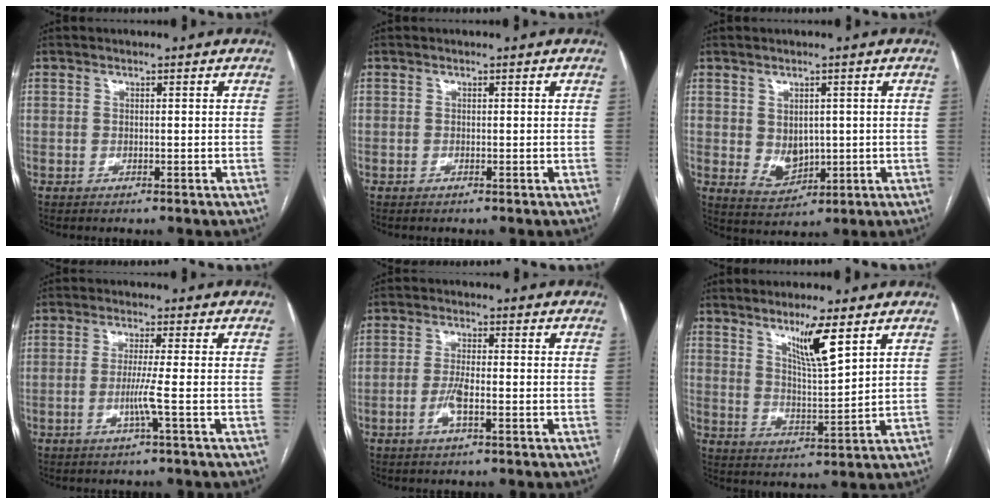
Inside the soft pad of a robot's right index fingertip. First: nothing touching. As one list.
[{"total": 0.0}, {"total": 4.9, "force": [0.3, 3.6, 3.3], "torque": [-0.058, -0.003, 0.026]}, {"total": 3.4, "force": [-0.9, -1.2, 3.1], "torque": [-0.063, -0.006, -0.018]}, {"total": 3.5, "force": [-1.2, 0.5, 3.2], "torque": [-0.067, -0.002, -0.023]}, {"total": 7.6, "force": [4.5, 0.3, 6.1], "torque": [-0.108, -0.014, 0.082]}]